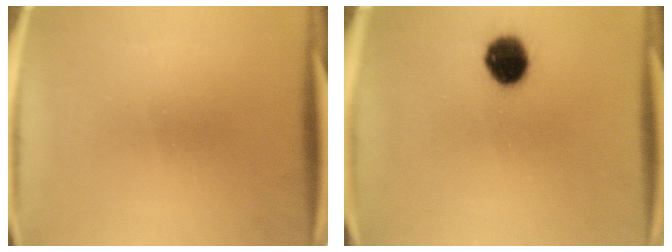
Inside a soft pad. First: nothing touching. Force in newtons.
{"total": 9.1}